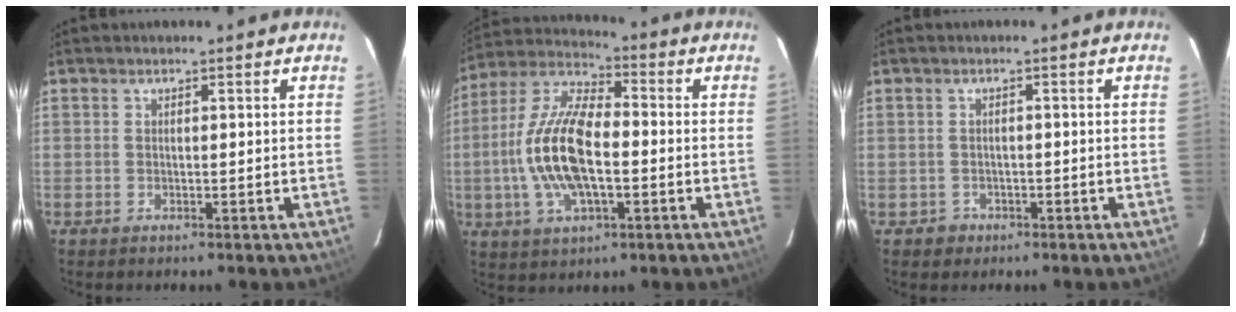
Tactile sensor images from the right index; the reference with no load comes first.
{"total": 16.2, "force": [-2.3, 7.0, 14.4], "torque": [-0.299, 0.006, -0.048]}
{"total": 2.6, "force": [-1.0, 2.3, 0.2], "torque": [-0.008, 0.005, -0.012]}